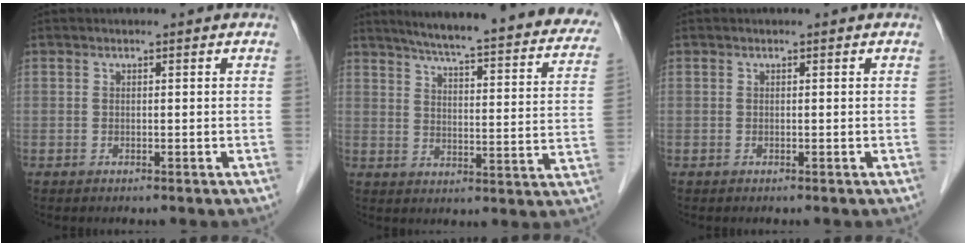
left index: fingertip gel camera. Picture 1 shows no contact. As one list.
[{"total": 29.1, "force": [25.2, 3.5, 14.0], "torque": [-0.194, -0.045, 0.299]}, {"total": 0.0}]